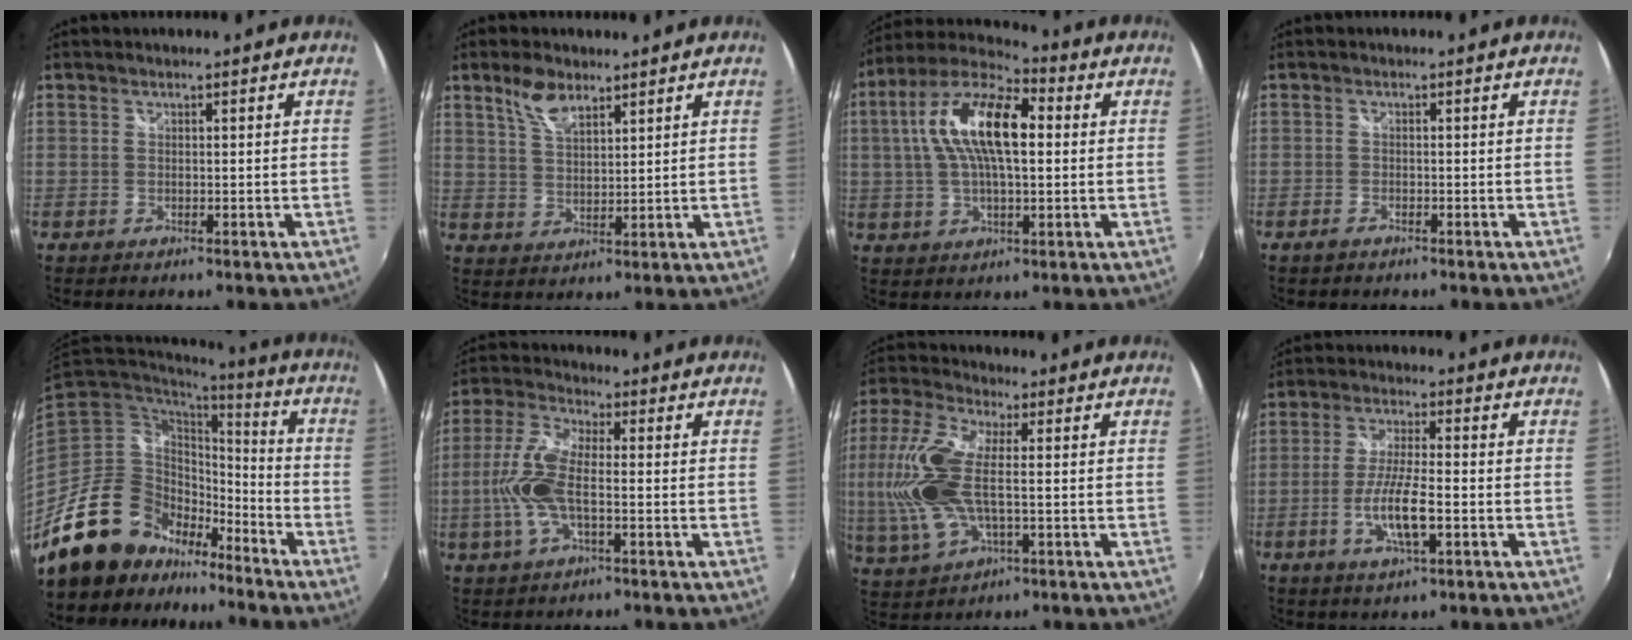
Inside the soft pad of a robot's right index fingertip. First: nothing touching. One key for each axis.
{"total": 5.8, "fx": 4.0, "fy": 2.5, "fz": 3.4, "tx": -0.062, "ty": 0.006, "tz": 0.080}
{"total": 16.0, "fx": 2.7, "fy": 6.5, "fz": 14.3, "tx": -0.268, "ty": 0.023, "tz": 0.035}
{"total": 1.4, "fx": -1.2, "fy": 0.7, "fz": 0.5, "tx": -0.013, "ty": -0.003, "tz": -0.023}
{"total": 20.4, "fx": -13.9, "fy": 12.5, "fz": 8.1, "tx": -0.172, "ty": 0.022, "tz": -0.223}
{"total": 12.3, "fx": -1.7, "fy": 4.1, "fz": 11.5, "tx": -0.255, "ty": 0.002, "tz": -0.039}
{"total": 15.8, "fx": -0.7, "fy": 6.9, "fz": 14.2, "tx": -0.310, "ty": -0.003, "tz": -0.011}
{"total": 8.4, "fx": -2.7, "fy": 1.6, "fz": 7.8, "tx": -0.155, "ty": -0.008, "tz": -0.051}